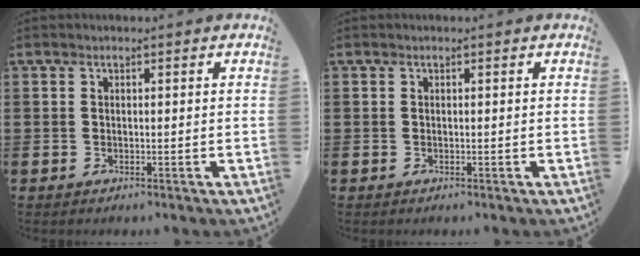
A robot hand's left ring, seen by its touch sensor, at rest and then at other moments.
{"total": 0.0}